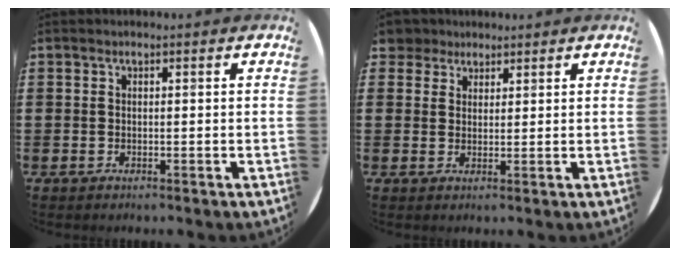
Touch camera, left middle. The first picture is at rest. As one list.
[{"total": 3.4, "force": [2.8, 1.9, 0.3], "torque": [-0.010, 0.003, 0.054]}]